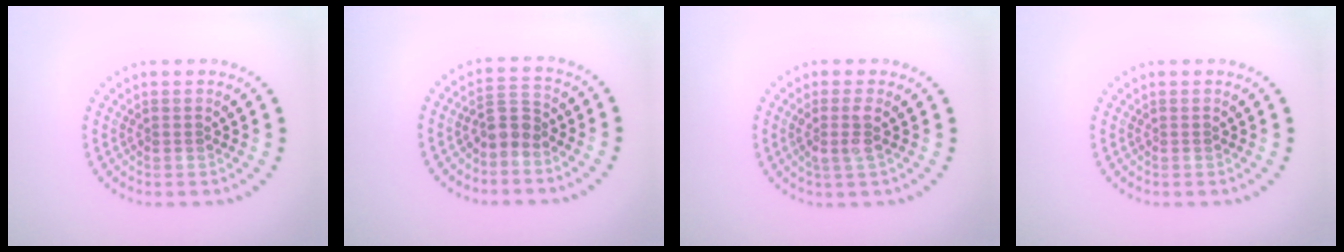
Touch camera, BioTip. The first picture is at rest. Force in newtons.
{"total": 2.1, "press": 1.7, "slide": 1.2}
{"total": 1.8, "press": 1.5, "slide": 1.1}
{"total": 0.0}